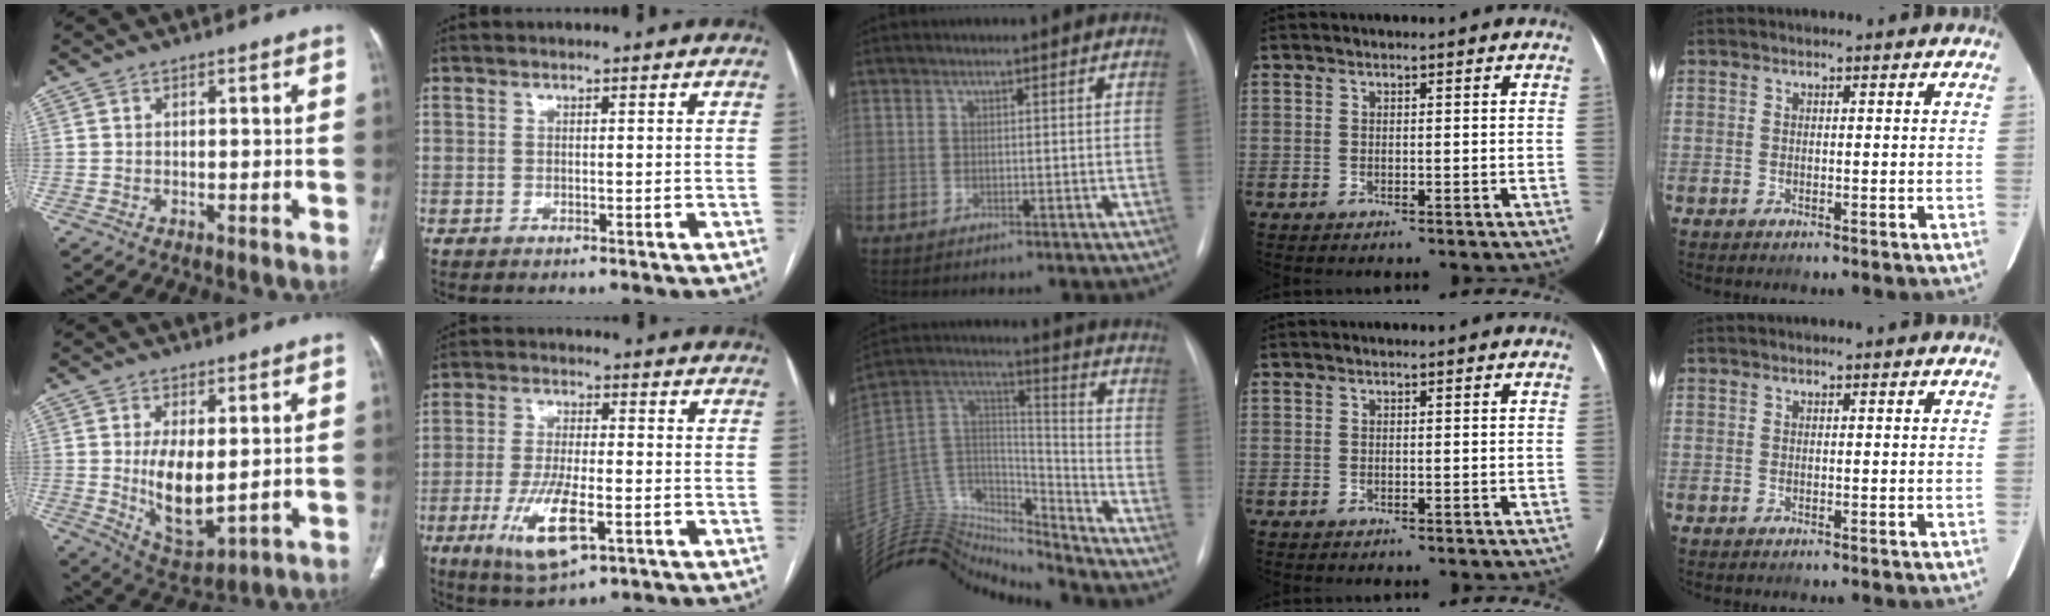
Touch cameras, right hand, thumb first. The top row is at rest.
{"thumb": {"total": 10.4, "force": [0.2, 4.9, 9.1], "torque": [-0.150, -0.025, 0.022]}, "index": {"total": 10.2, "force": [-3.8, 3.1, 9.0], "torque": [-0.181, -0.016, -0.061]}, "middle": {"total": 19.7, "force": [-19.3, 2.8, 2.7], "torque": [-0.056, 0.069, -0.333]}}